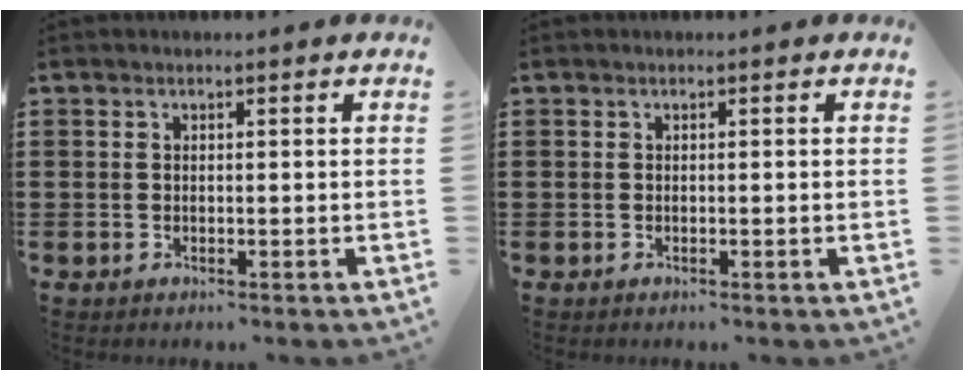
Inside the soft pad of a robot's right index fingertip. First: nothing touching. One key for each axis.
{"total": 0.0}